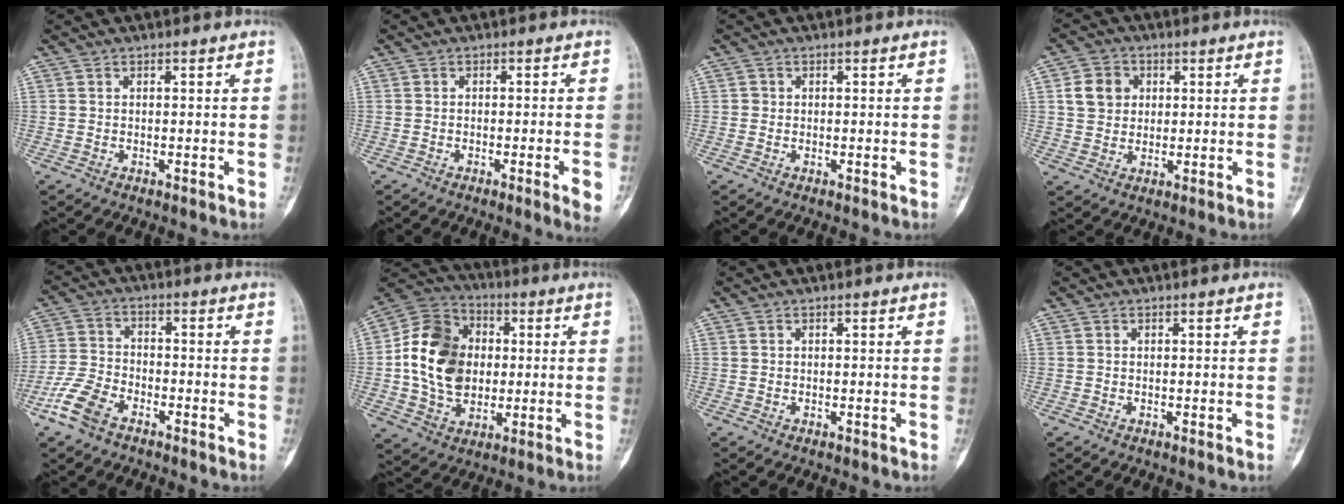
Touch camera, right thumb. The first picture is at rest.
{"total": 8.4, "force": [-4.2, -0.3, 7.3], "torque": [-0.100, 0.017, -0.059]}
{"total": 0.7, "force": [-0.1, 0.7, 0.1], "torque": [0.002, 0.004, -0.003]}
{"total": 6.6, "force": [1.6, 5.6, 3.0], "torque": [-0.032, 0.000, 0.027]}
{"total": 8.3, "force": [-5.2, 4.4, 4.7], "torque": [-0.106, 0.016, -0.111]}
{"total": 17.2, "force": [0.6, 13.5, 10.7], "torque": [-0.161, 0.018, 0.010]}
{"total": 0.0}
{"total": 0.0}